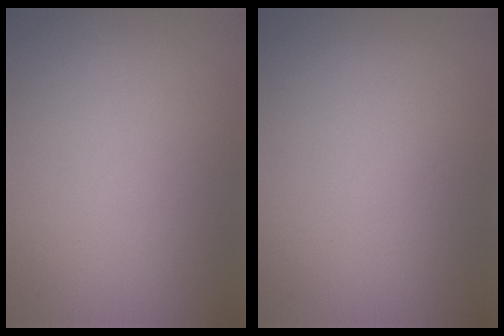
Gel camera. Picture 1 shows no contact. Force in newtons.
{"total": 0.0}